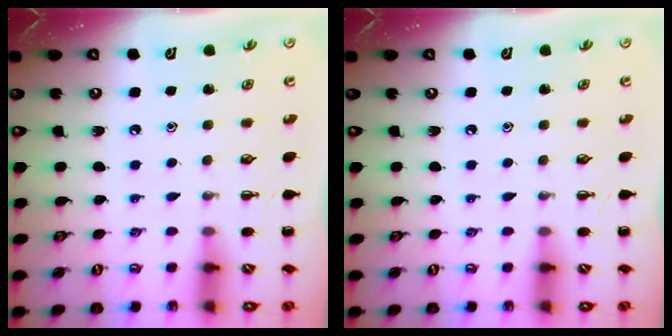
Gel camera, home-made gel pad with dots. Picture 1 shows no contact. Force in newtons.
{"total": 0.0}